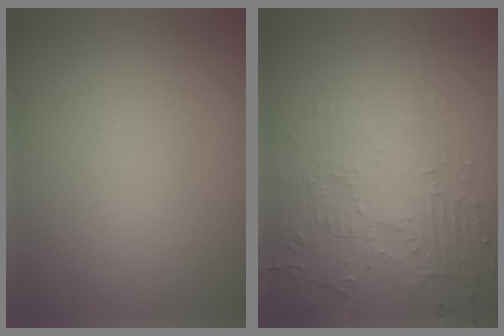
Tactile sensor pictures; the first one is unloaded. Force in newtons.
{"total": 5.7, "press": 3.7, "slide": 4.3}